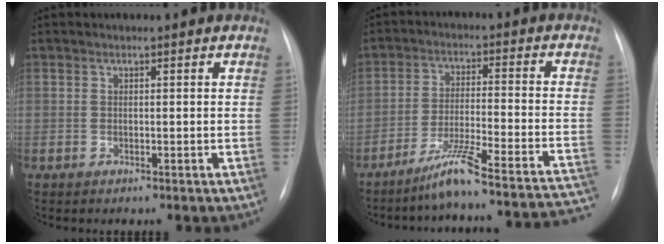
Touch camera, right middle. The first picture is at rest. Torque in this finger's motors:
{"motor_torque": [0.87, -1.27, 0.00, 0.05]}